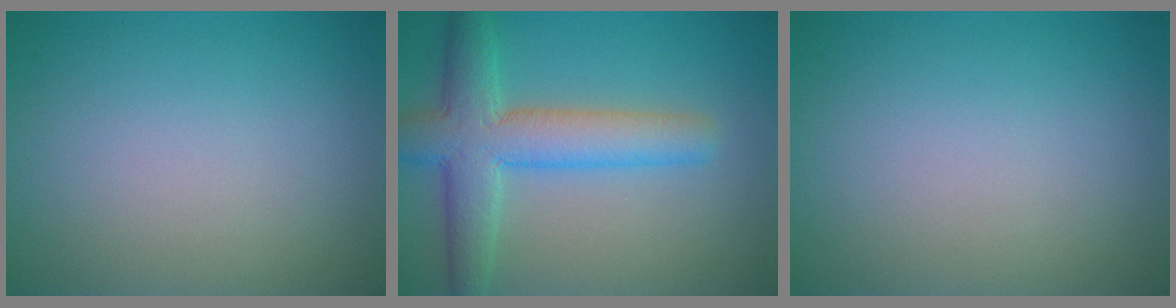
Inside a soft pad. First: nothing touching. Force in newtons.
{"total": 6.5, "press": 6.5, "slide": 0.3}
{"total": 0.0}